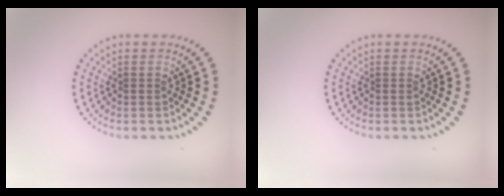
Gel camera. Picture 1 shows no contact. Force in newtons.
{"total": 0.0}